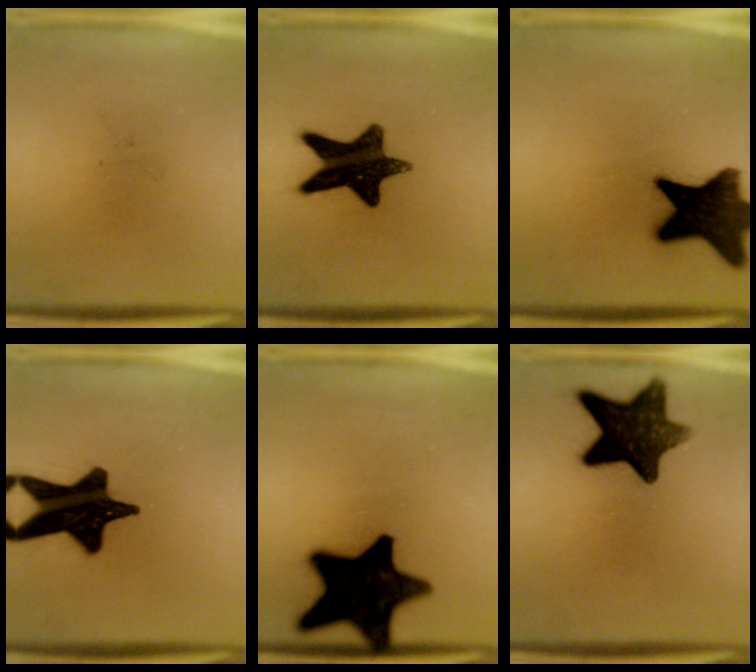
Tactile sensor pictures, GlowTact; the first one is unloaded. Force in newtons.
{"total": 15.1}
{"total": 19.3}
{"total": 18.6}
{"total": 20.1}
{"total": 12.9}